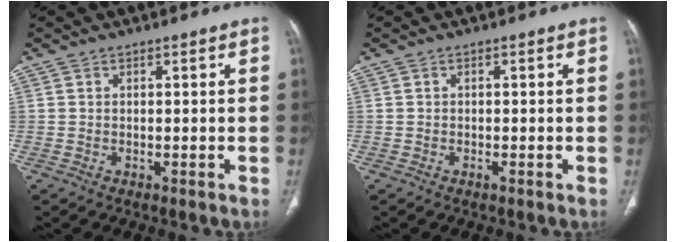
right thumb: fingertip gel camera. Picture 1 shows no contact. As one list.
[{"total": 0.6, "force": [-0.3, 0.2, 0.5], "torque": [-0.007, 0.000, -0.006]}]